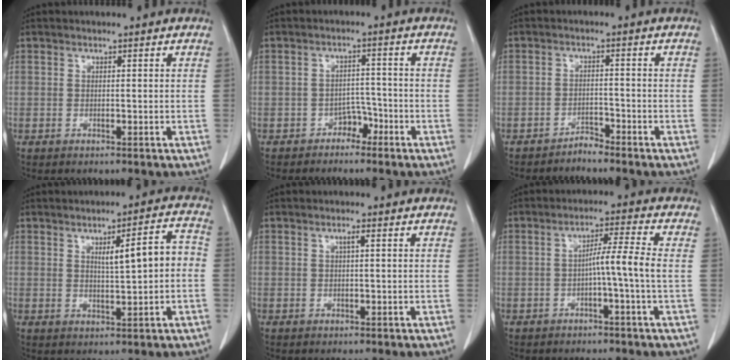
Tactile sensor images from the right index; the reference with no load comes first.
{"total": 2.7, "force": [-2.0, 1.5, 0.8], "torque": [-0.006, 0.008, -0.034]}
{"total": 2.0, "force": [-2.0, 0.1, 0.2], "torque": [0.004, -0.002, -0.033]}
{"total": 6.6, "force": [0.3, 1.1, 6.5], "torque": [-0.095, 0.019, 0.009]}
{"total": 0.9, "force": [0.2, 0.0, 0.8], "torque": [-0.014, 0.003, 0.003]}
{"total": 5.0, "force": [-0.9, -1.3, 4.7], "torque": [-0.076, 0.012, -0.015]}